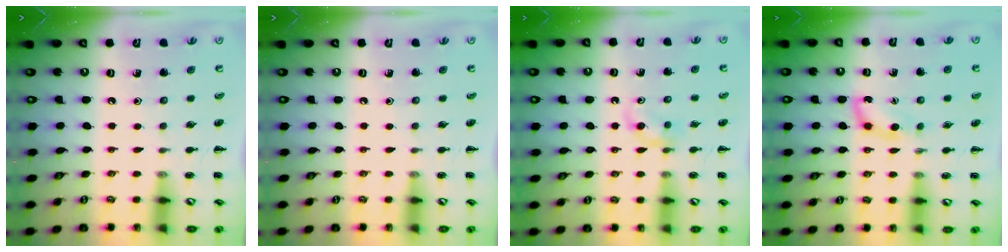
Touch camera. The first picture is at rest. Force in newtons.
{"total": 0.0}
{"total": 3.4, "press": 3.1, "slide": 1.5}
{"total": 4.9, "press": 4.6, "slide": 1.6}